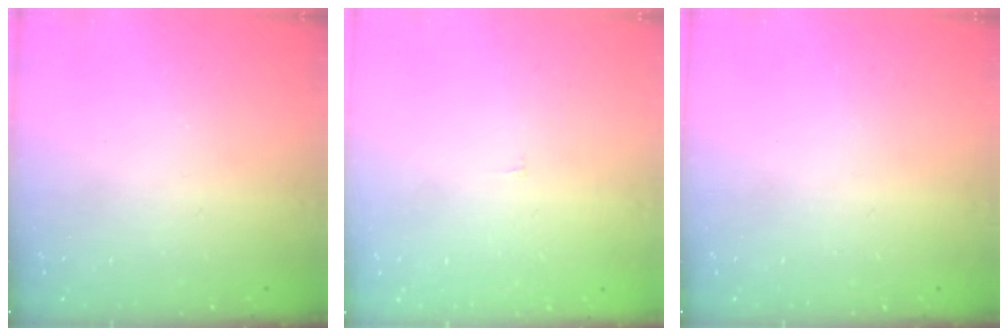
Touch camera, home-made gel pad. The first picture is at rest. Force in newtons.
{"total": 1.8, "press": 1.8, "slide": 0.1}
{"total": 0.0}